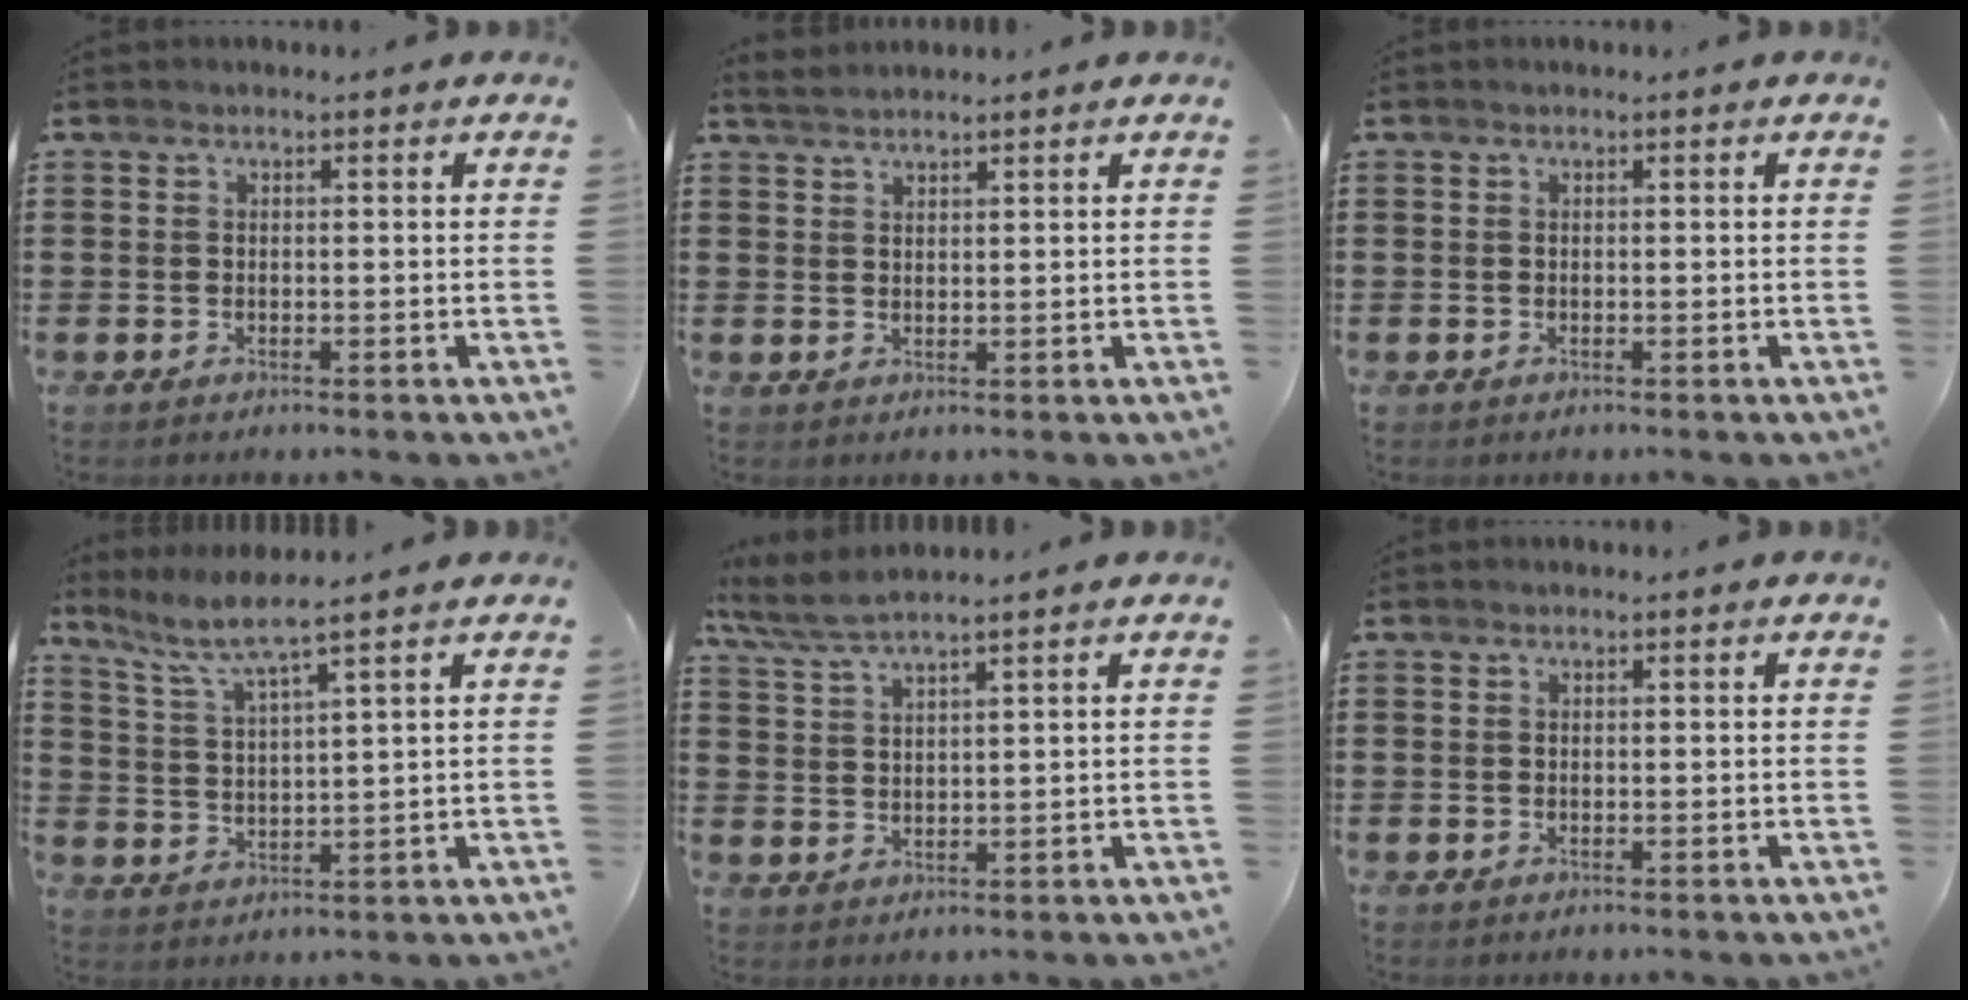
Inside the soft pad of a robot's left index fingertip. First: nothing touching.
{"total": 1.9, "force": [1.8, 0.2, 0.4], "torque": [-0.012, 0.004, 0.036]}
{"total": 0.0}
{"total": 4.7, "force": [3.6, -0.4, 3.0], "torque": [-0.074, -0.020, 0.057]}
{"total": 4.0, "force": [3.4, 0.1, 2.2], "torque": [-0.052, -0.008, 0.060]}
{"total": 0.0}